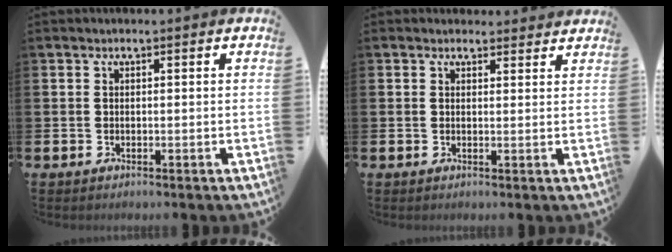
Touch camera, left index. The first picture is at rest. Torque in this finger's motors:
{"motor_torque": [0.93, -1.21, 0.05, 0.00]}